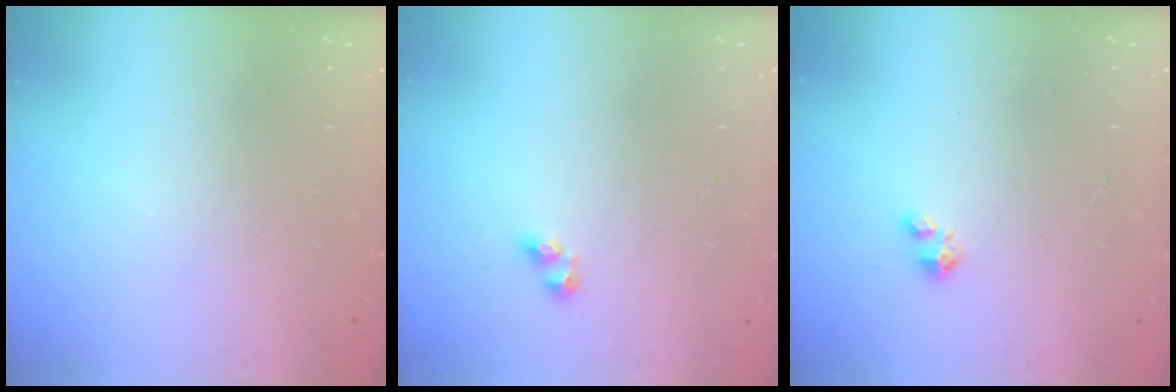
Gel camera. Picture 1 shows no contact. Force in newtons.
{"total": 2.6, "press": 2.3, "slide": 1.1}
{"total": 3.0, "press": 3.0, "slide": 0.3}